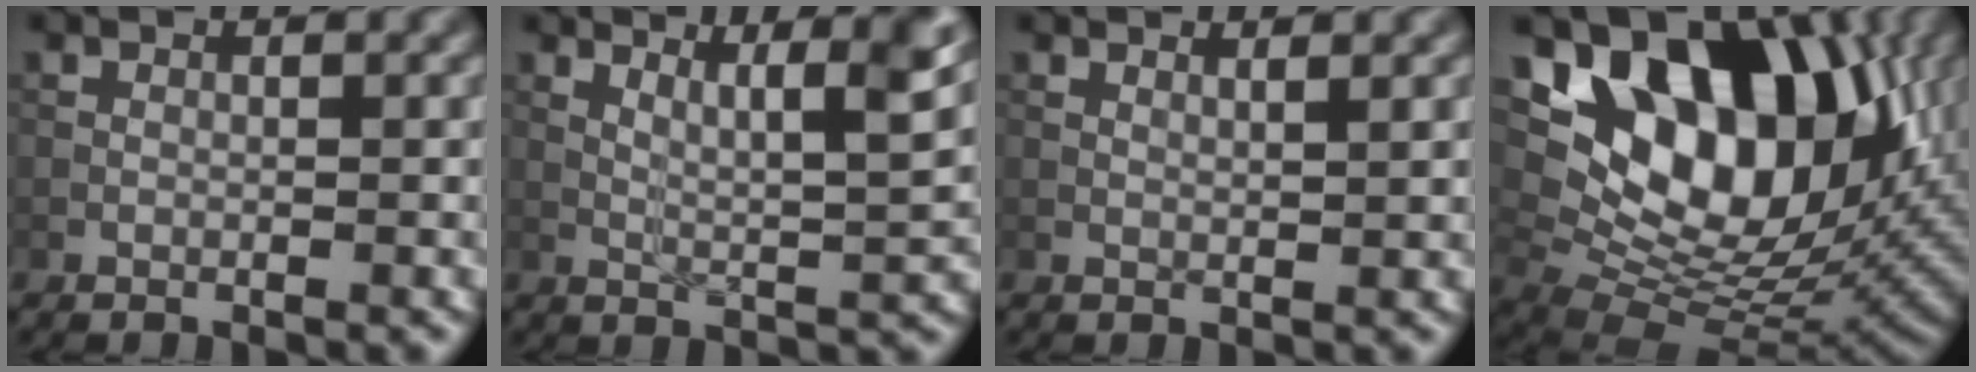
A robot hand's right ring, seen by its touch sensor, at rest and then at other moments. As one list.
[{"total": 5.5, "force": [2.7, 0.8, 4.7], "torque": [-0.074, -0.002, 0.051]}, {"total": 1.3, "force": [1.0, 0.3, 0.8], "torque": [-0.011, -0.001, 0.010]}, {"total": 15.8, "force": [6.3, 9.3, 11.0], "torque": [-0.178, 0.023, 0.113]}]